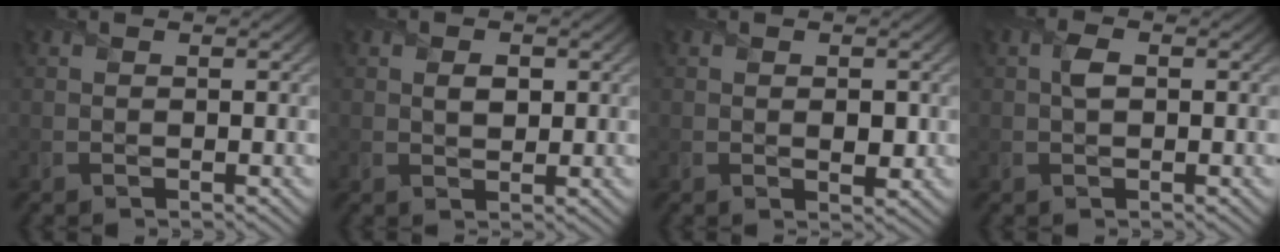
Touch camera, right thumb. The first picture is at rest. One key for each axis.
{"total": 1.9, "fx": 0.4, "fy": 1.2, "fz": 1.4, "tx": -0.032, "ty": -0.003, "tz": 0.005}
{"total": 1.6, "fx": -0.1, "fy": 0.9, "fz": 1.3, "tx": -0.026, "ty": -0.006, "tz": -0.001}
{"total": 1.7, "fx": 0.2, "fy": 0.9, "fz": 1.4, "tx": -0.032, "ty": 0.007, "tz": 0.002}